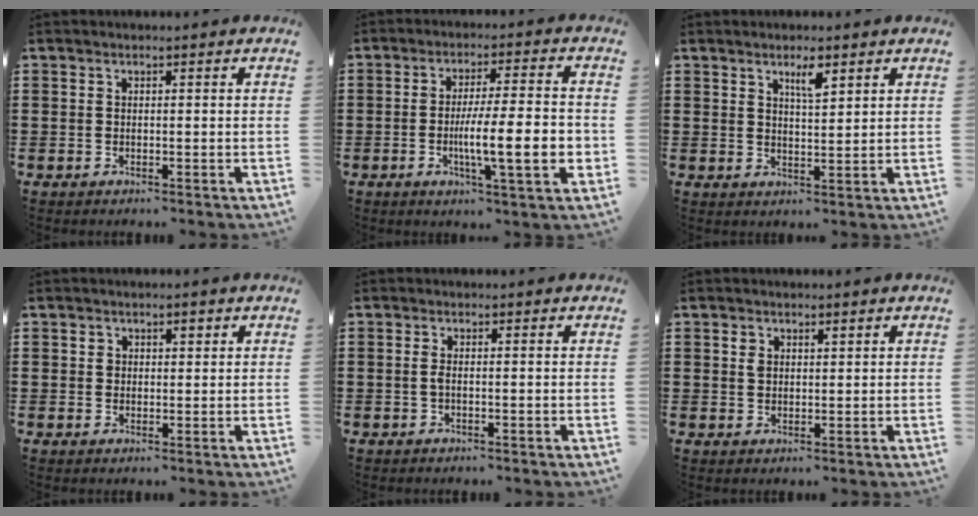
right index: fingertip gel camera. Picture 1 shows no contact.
{"total": 11.6, "force": [-2.5, 2.0, 11.2], "torque": [-0.192, -0.009, -0.044]}
{"total": 3.3, "force": [2.1, 0.8, 2.4], "torque": [-0.045, 0.002, 0.034]}
{"total": 1.8, "force": [0.7, 1.4, 1.0], "torque": [-0.023, 0.009, 0.010]}
{"total": 1.1, "force": [-0.2, 0.1, 1.1], "torque": [-0.022, -0.001, -0.003]}
{"total": 1.6, "force": [0.9, 1.1, 0.9], "torque": [-0.019, 0.003, 0.018]}